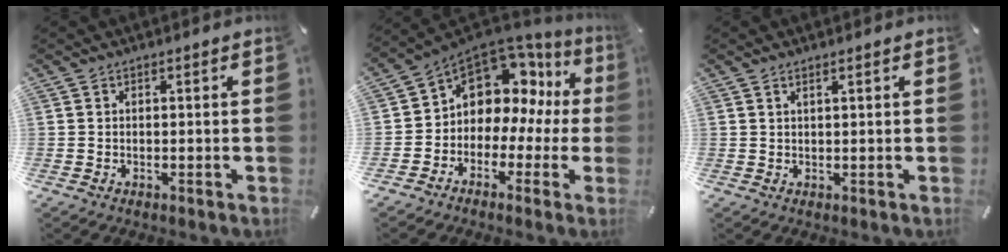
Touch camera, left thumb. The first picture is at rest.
{"total": 9.4, "force": [4.4, 7.5, 3.6], "torque": [-0.062, -0.051, 0.079]}
{"total": 1.2, "force": [0.7, 0.0, 0.9], "torque": [-0.018, -0.002, 0.013]}